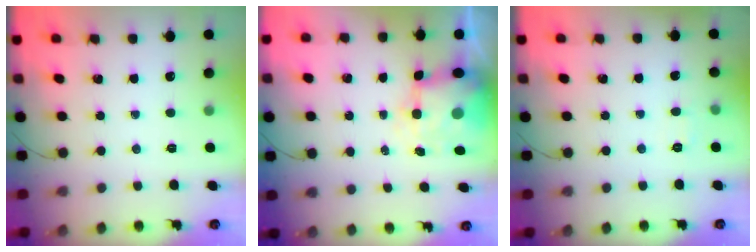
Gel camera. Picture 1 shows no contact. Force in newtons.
{"total": 7.9, "press": 7.8, "slide": 1.4}
{"total": 5.1, "press": 5.0, "slide": 1.2}